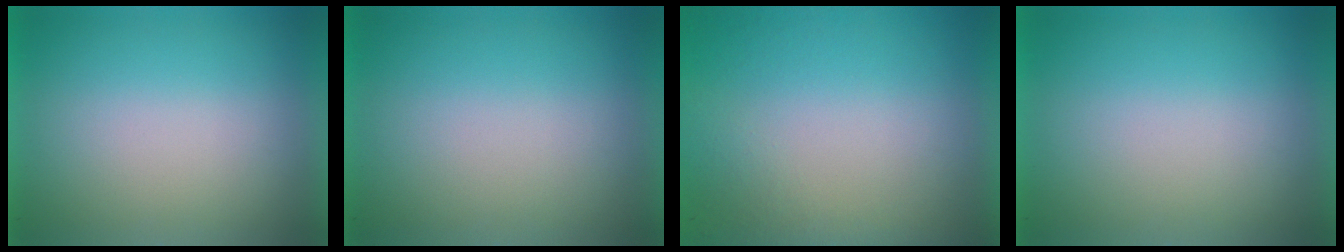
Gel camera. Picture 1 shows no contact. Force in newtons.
{"total": 0.0}
{"total": 8.2}
{"total": 0.0}